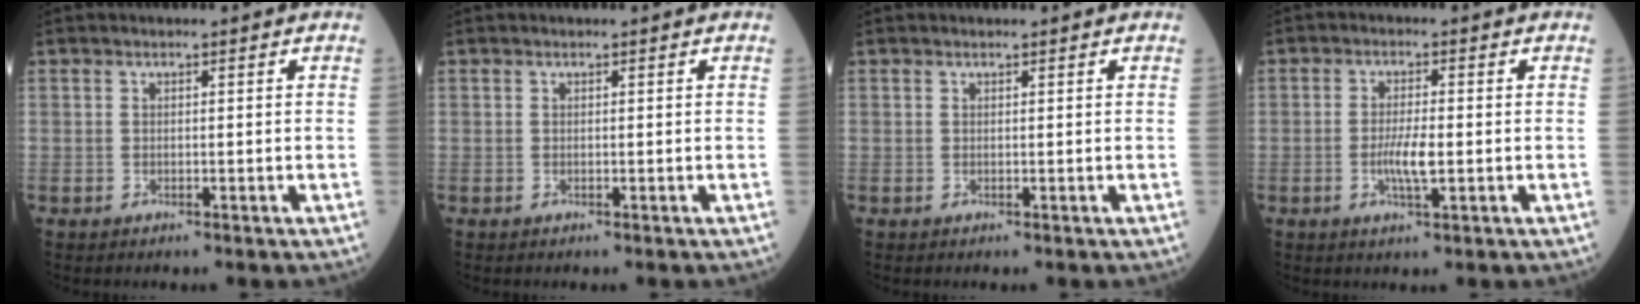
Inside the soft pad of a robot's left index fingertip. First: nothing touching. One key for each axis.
{"total": 0.0}
{"total": 0.7, "fx": 0.6, "fy": 0.0, "fz": 0.2, "tx": -0.009, "ty": 0.002, "tz": 0.011}
{"total": 3.9, "fx": -0.7, "fy": 0.5, "fz": 3.8, "tx": -0.078, "ty": -0.005, "tz": -0.012}